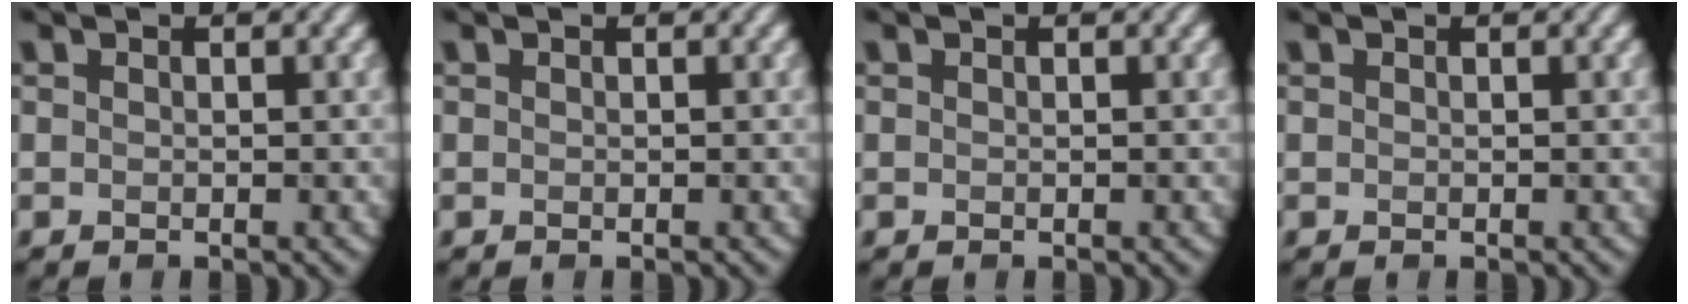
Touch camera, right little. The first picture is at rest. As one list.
[{"total": 0.0}, {"total": 0.0}, {"total": 0.0}]